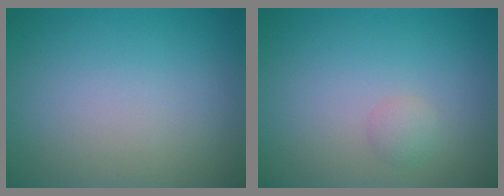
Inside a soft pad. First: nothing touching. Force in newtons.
{"total": 1.1, "press": 1.1, "slide": 0.0}